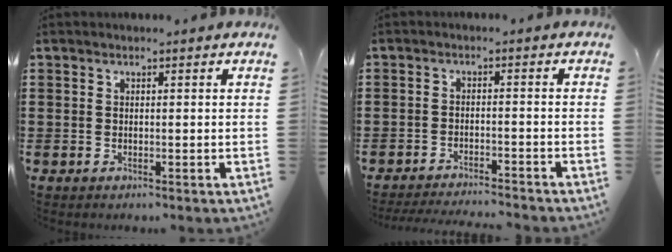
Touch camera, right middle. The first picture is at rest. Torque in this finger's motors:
{"motor_torque": [0.07, -0.03, 0.05, 0.04]}